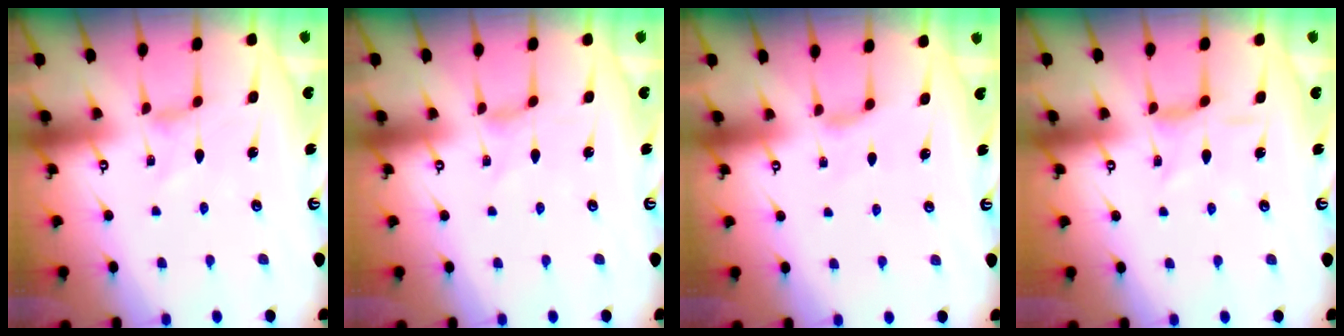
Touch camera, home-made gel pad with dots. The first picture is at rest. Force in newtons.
{"total": 0.0}
{"total": 2.7, "press": 2.7, "slide": 0.6}
{"total": 2.5, "press": 2.5, "slide": 0.4}